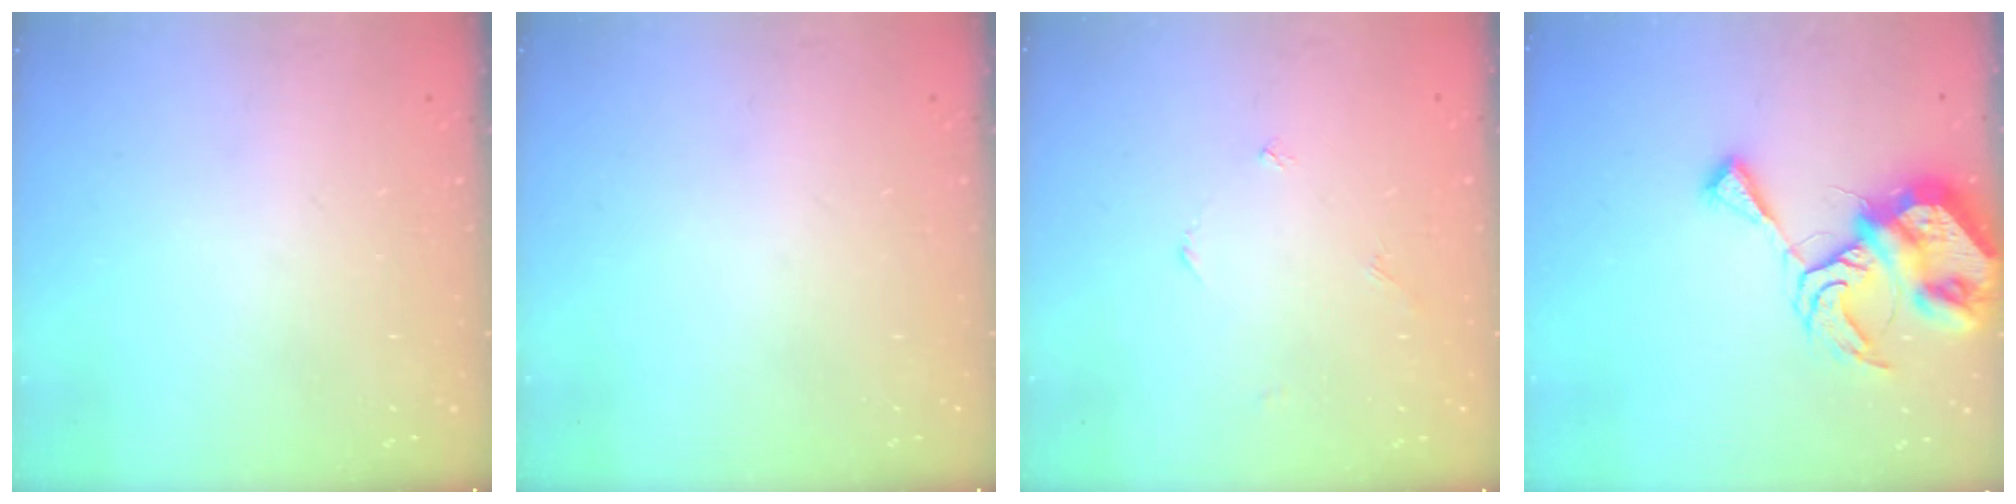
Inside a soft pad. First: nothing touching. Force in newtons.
{"total": 0.0}
{"total": 1.8, "press": 1.8, "slide": 0.2}
{"total": 13.2, "press": 13.1, "slide": 1.4}